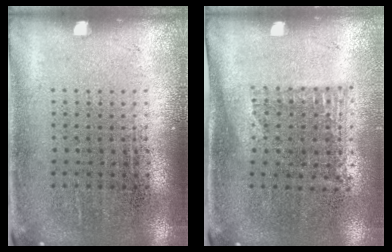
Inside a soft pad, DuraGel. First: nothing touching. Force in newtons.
{"total": 1.2, "press": 0.9, "slide": 0.8}